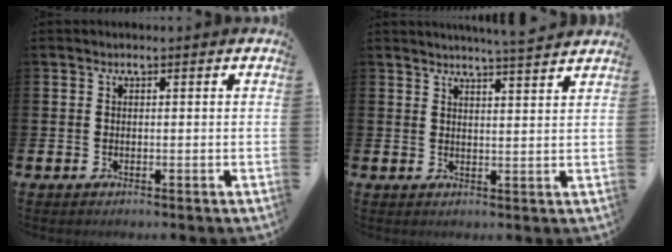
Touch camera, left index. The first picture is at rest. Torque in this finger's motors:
{"motor_torque": [0.80, -1.04, 0.25, 0.10]}